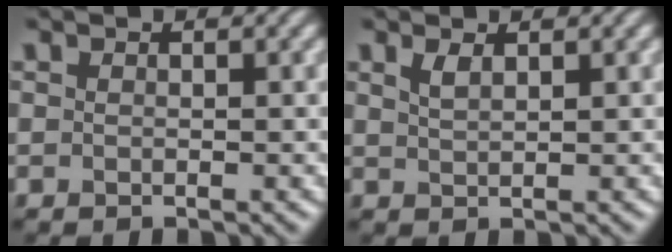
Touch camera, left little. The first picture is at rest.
{"total": 1.2, "force": [0.9, 0.4, 0.7], "torque": [-0.018, 0.001, 0.019]}